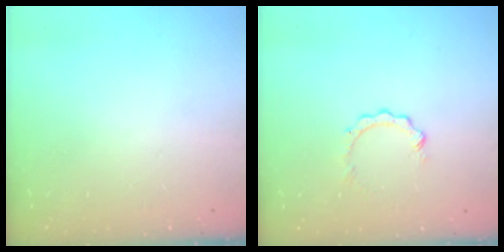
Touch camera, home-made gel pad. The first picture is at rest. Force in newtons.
{"total": 2.8, "press": 2.8, "slide": 0.4}